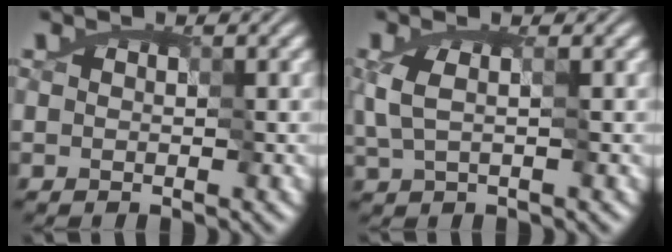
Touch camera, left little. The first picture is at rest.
{"total": 1.9, "force": [-0.8, 0.7, 1.5], "torque": [-0.042, -0.008, -0.005]}